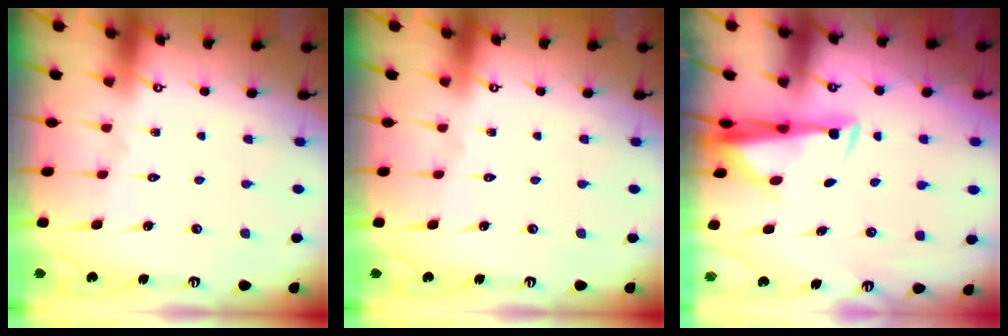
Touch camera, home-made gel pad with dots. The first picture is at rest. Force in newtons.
{"total": 0.0}
{"total": 3.3, "press": 3.2, "slide": 0.8}